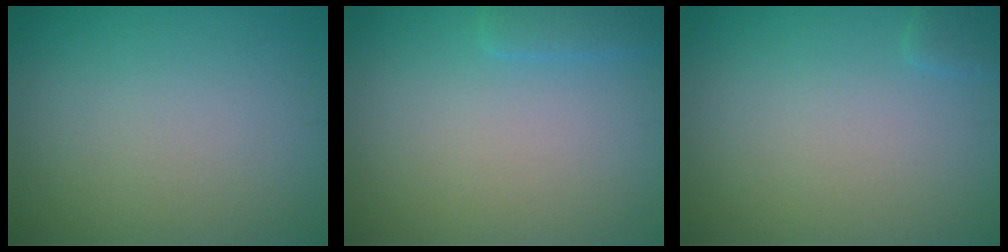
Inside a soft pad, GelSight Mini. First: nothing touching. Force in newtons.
{"total": 1.6, "press": 1.6, "slide": 0.1}
{"total": 0.9, "press": 0.9, "slide": 0.1}